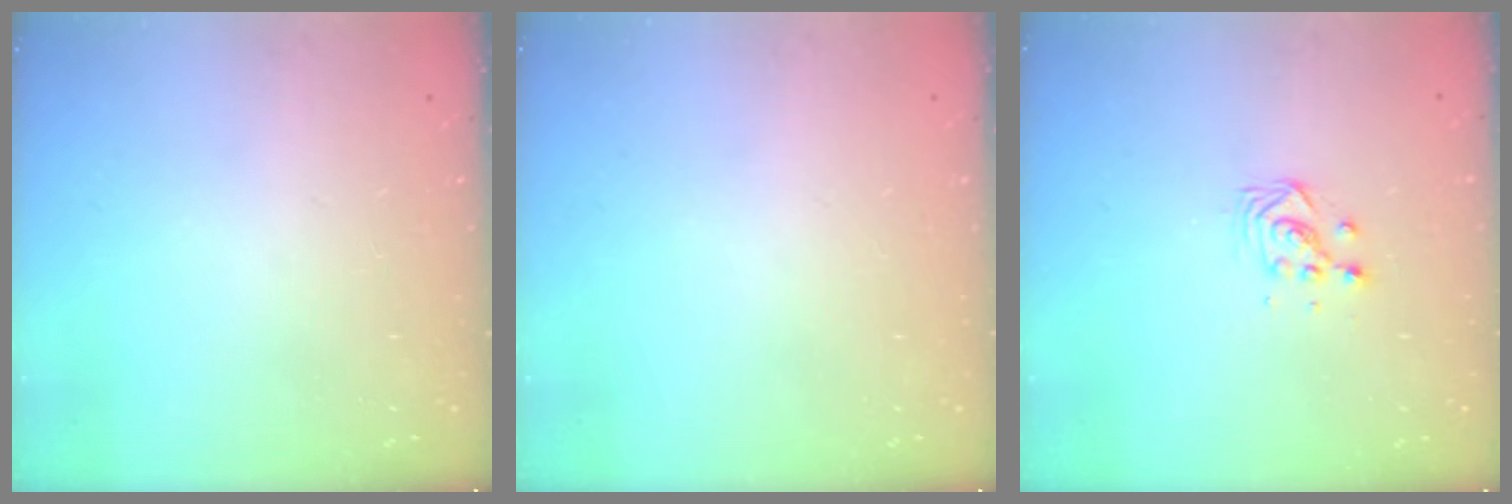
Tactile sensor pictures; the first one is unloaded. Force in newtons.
{"total": 0.0}
{"total": 3.2, "press": 3.1, "slide": 0.3}